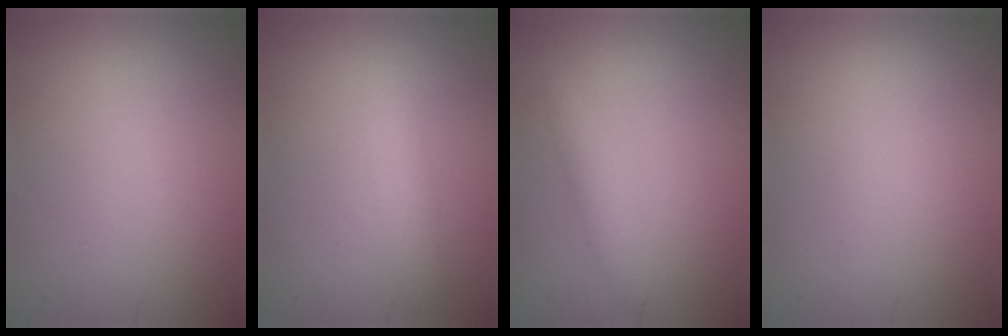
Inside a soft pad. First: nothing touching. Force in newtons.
{"total": 2.5, "press": 2.5, "slide": 0.2}
{"total": 1.5, "press": 1.5, "slide": 0.0}
{"total": 0.0}